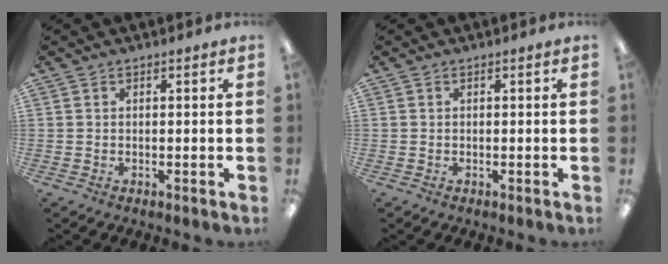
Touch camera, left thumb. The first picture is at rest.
{"total": 0.0}